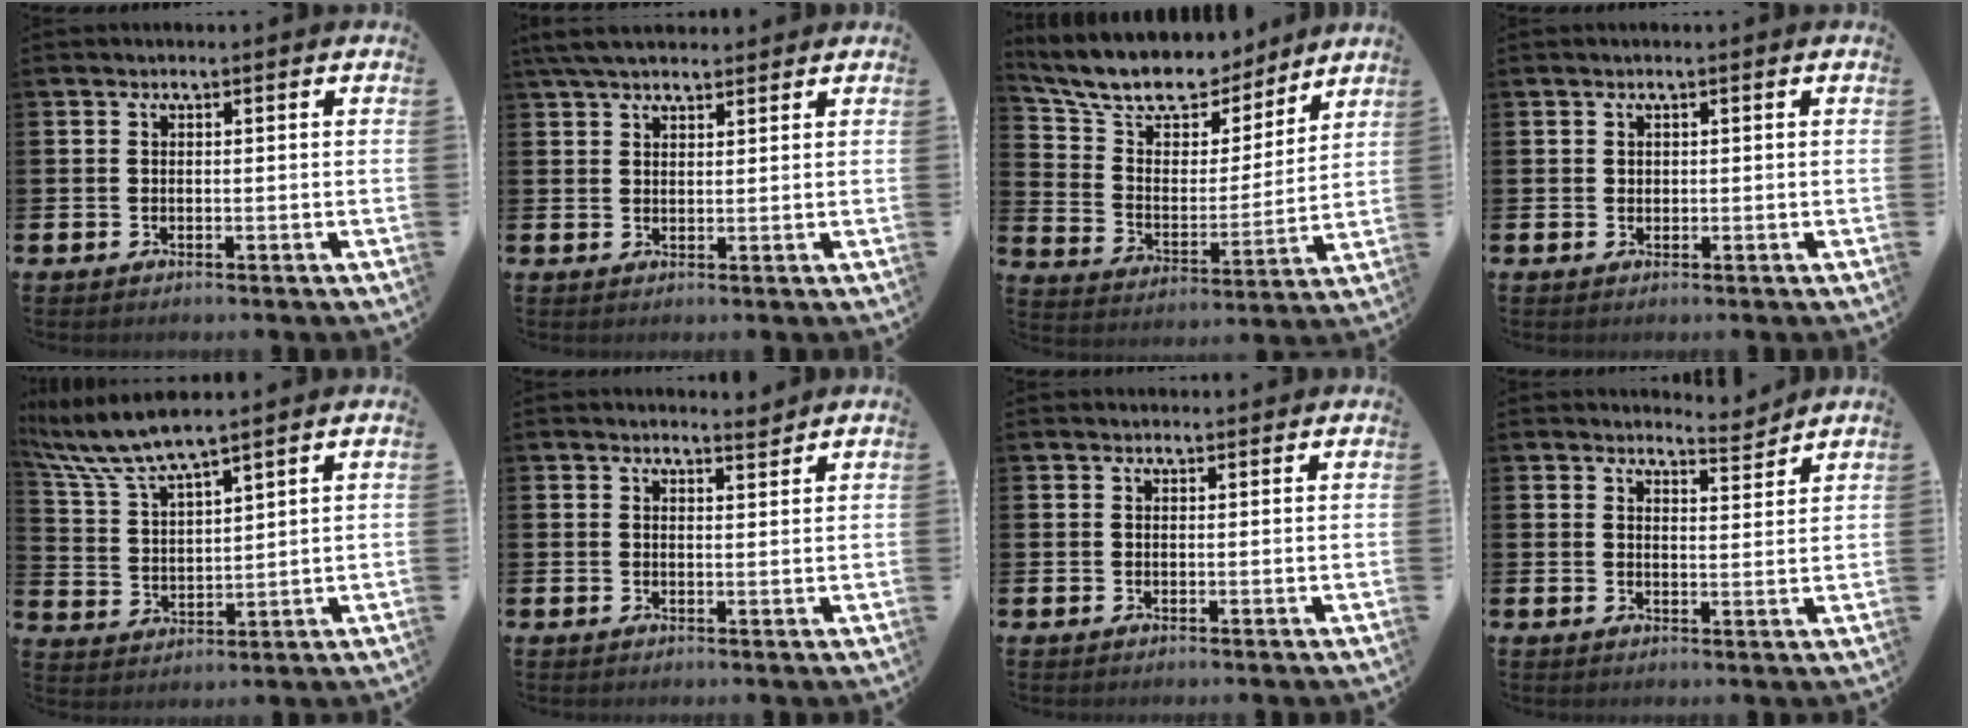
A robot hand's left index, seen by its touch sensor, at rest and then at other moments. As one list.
[{"total": 4.7, "force": [4.2, 1.4, 1.7], "torque": [-0.039, -0.007, 0.078]}, {"total": 11.7, "force": [10.3, 4.4, 3.1], "torque": [-0.095, -0.070, 0.182]}, {"total": 0.8, "force": [0.6, 0.5, 0.1], "torque": [0.009, 0.000, 0.008]}, {"total": 7.1, "force": [6.6, 0.4, 2.8], "torque": [-0.083, -0.030, 0.116]}, {"total": 2.6, "force": [2.6, 0.2, 0.2], "torque": [0.003, -0.016, 0.045]}, {"total": 0.8, "force": [0.7, 0.1, 0.1], "torque": [0.009, -0.003, 0.012]}, {"total": 4.0, "force": [4.0, 0.2, 0.2], "torque": [-0.001, -0.028, 0.069]}]